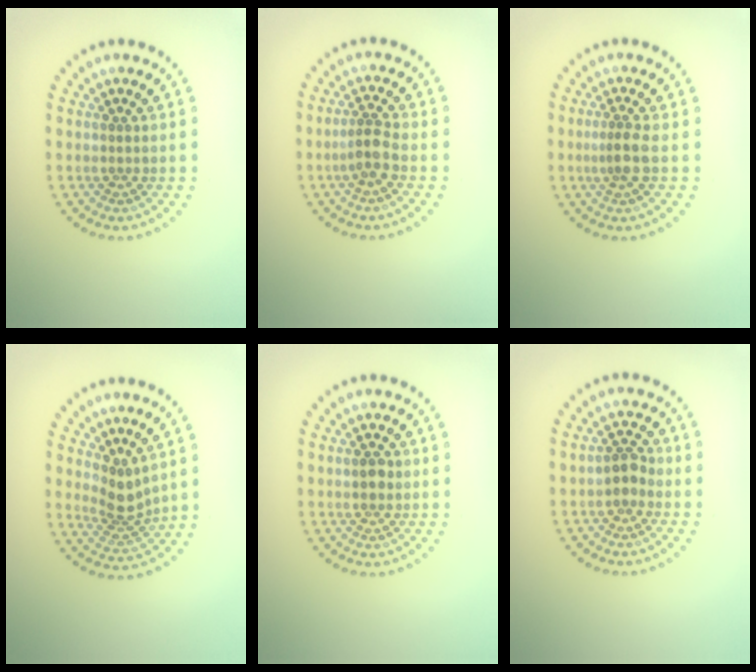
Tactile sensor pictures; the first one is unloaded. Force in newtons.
{"total": 2.3, "press": 1.8, "slide": 1.3}
{"total": 2.1, "press": 1.7, "slide": 1.2}
{"total": 2.8, "press": 2.0, "slide": 1.9}
{"total": 1.4, "press": 1.3, "slide": 0.3}
{"total": 1.7, "press": 1.6, "slide": 0.6}